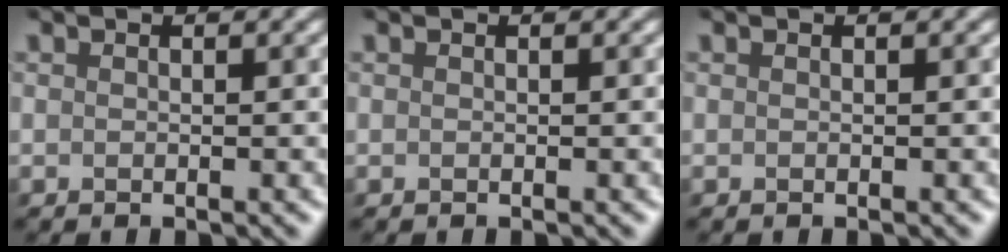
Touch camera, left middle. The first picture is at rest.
{"total": 0.0}
{"total": 0.0}